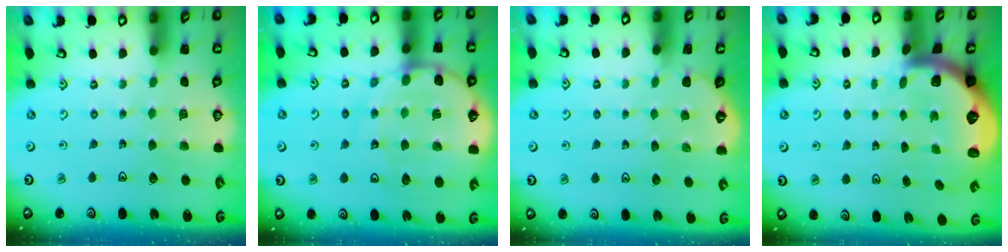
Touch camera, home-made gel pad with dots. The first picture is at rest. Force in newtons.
{"total": 15.2, "press": 14.9, "slide": 3.1}
{"total": 0.0}
{"total": 2.7, "press": 2.5, "slide": 0.9}